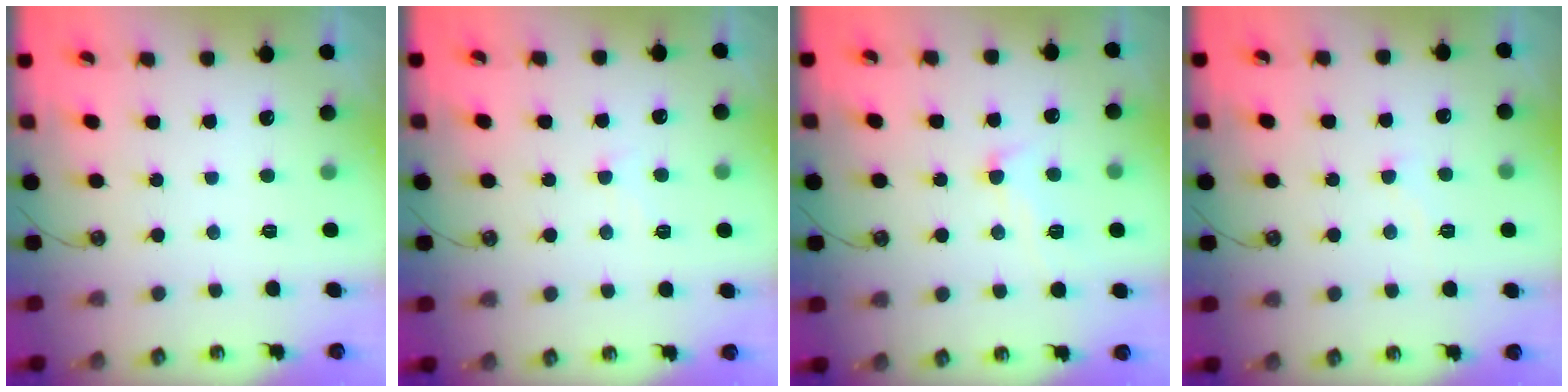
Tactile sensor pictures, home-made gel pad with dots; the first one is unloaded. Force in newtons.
{"total": 0.7, "press": 0.5, "slide": 0.5}
{"total": 2.2, "press": 2.0, "slide": 1.0}
{"total": 3.9, "press": 3.9, "slide": 0.4}